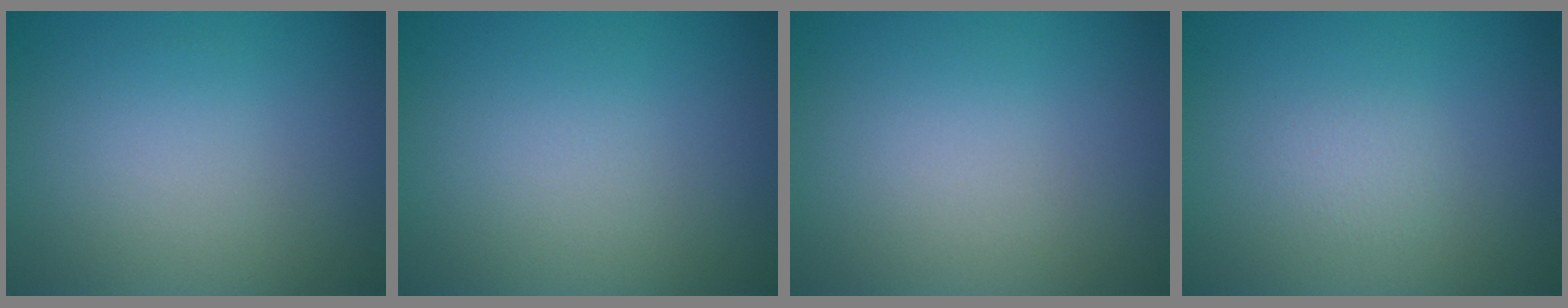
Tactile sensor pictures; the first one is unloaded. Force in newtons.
{"total": 0.0}
{"total": 0.0}
{"total": 0.9, "press": 0.8, "slide": 0.1}